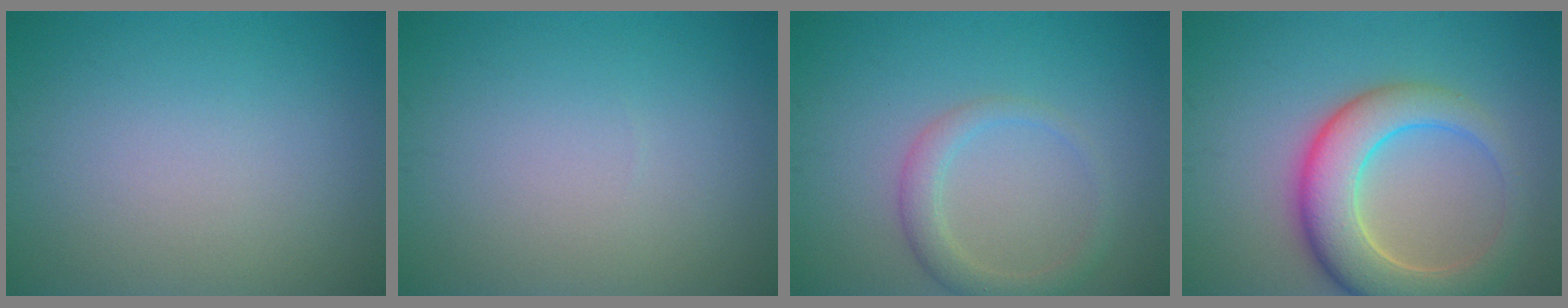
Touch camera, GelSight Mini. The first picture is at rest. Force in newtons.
{"total": 0.0}
{"total": 2.5, "press": 2.5, "slide": 0.2}
{"total": 7.5, "press": 7.5, "slide": 0.6}